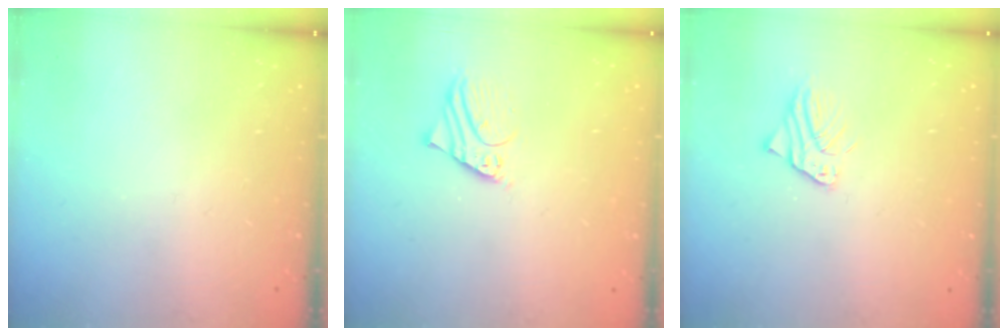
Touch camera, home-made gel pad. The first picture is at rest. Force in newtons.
{"total": 2.9, "press": 2.9, "slide": 0.0}
{"total": 2.8, "press": 2.8, "slide": 0.2}